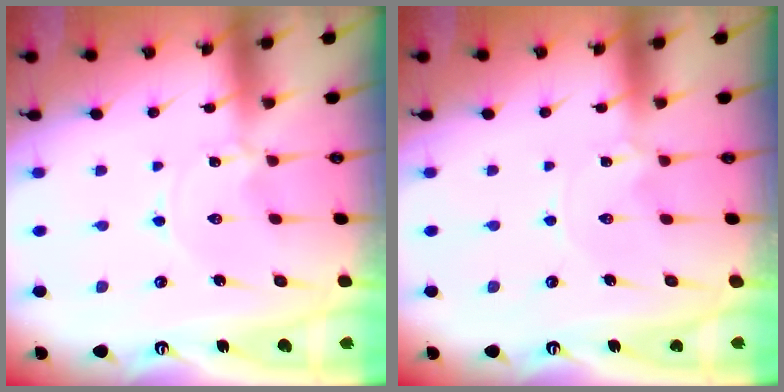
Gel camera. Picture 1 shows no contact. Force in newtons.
{"total": 1.4, "press": 1.4, "slide": 0.2}